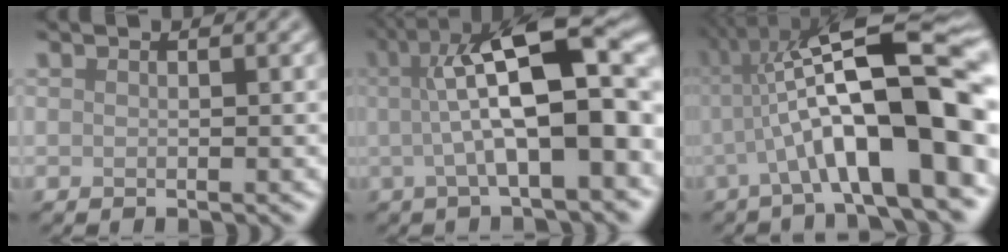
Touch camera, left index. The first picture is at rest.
{"total": 12.7, "force": [1.4, 4.1, 11.9], "torque": [-0.150, 0.022, 0.017]}
{"total": 12.6, "force": [-1.3, 2.6, 12.2], "torque": [-0.188, 0.027, -0.019]}